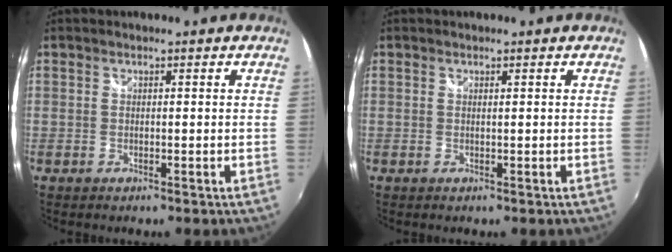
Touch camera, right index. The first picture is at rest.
{"total": 0.6, "force": [0.1, -0.4, -0.4], "torque": [0.008, 0.001, 0.000]}